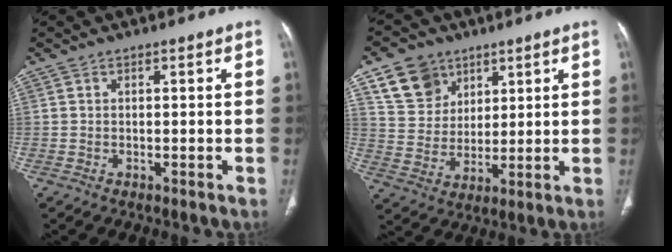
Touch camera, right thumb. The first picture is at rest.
{"total": 10.5, "force": [6.1, 8.1, 3.0], "torque": [-0.025, -0.024, 0.123]}